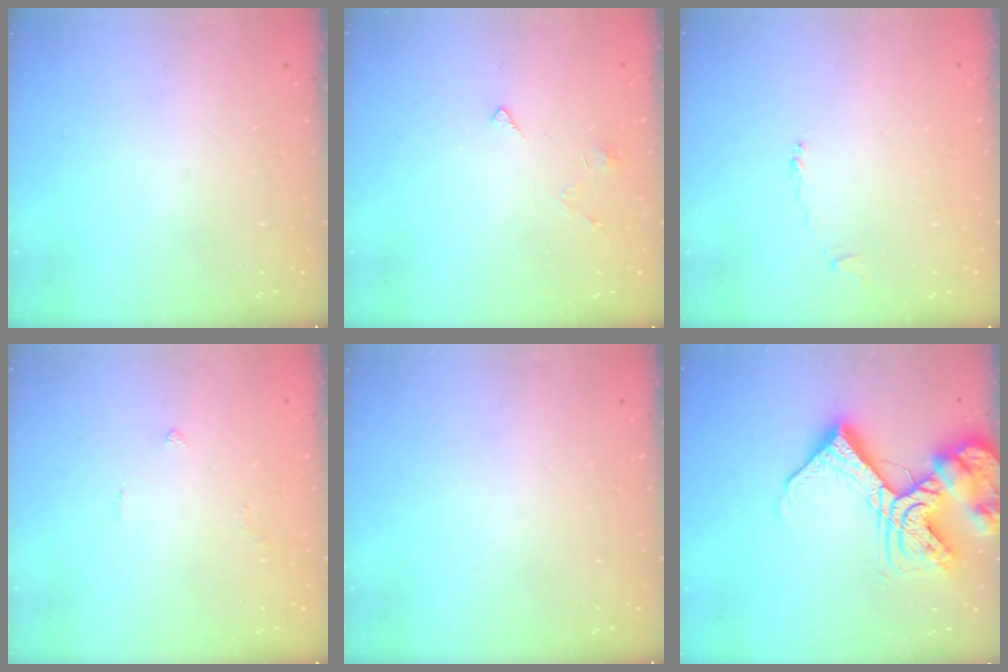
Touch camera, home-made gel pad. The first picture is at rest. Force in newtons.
{"total": 2.0, "press": 1.9, "slide": 0.4}
{"total": 1.9, "press": 1.9, "slide": 0.4}
{"total": 1.4, "press": 1.3, "slide": 0.5}
{"total": 0.0}
{"total": 19.4, "press": 19.2, "slide": 2.3}